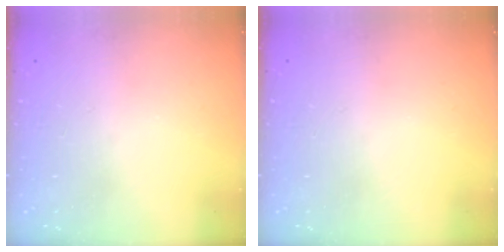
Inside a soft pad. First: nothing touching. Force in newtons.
{"total": 0.0}